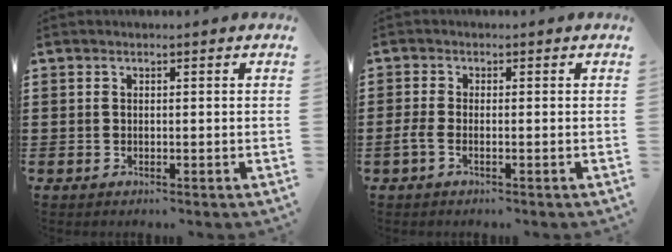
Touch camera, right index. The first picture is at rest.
{"total": 1.7, "force": [-0.9, 0.4, 1.4], "torque": [-0.040, -0.006, -0.022]}